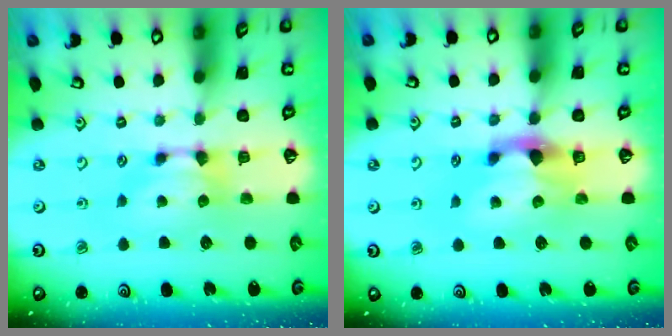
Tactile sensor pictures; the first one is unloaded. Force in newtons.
{"total": 3.0, "press": 2.7, "slide": 1.3}